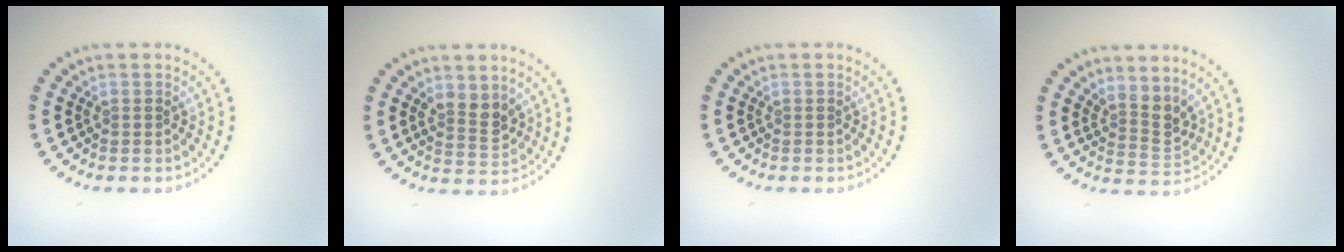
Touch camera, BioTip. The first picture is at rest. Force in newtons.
{"total": 2.6, "press": 2.4, "slide": 0.9}
{"total": 0.0}
{"total": 2.7, "press": 2.0, "slide": 1.8}